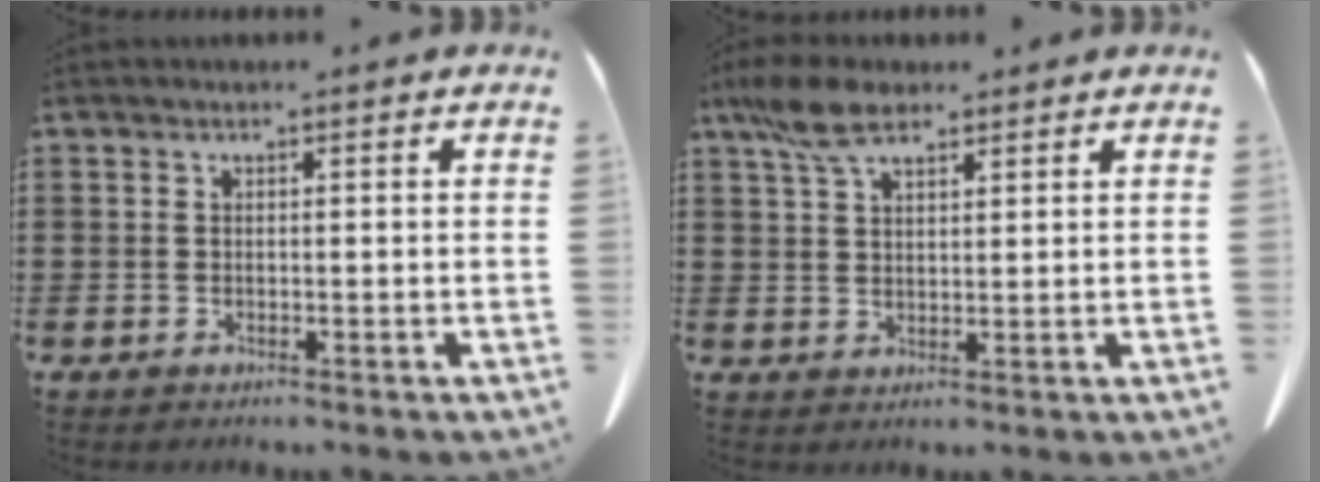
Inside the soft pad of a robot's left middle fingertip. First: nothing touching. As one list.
[{"total": 6.6, "force": [4.4, 2.6, 4.2], "torque": [-0.100, 0.000, 0.080]}]